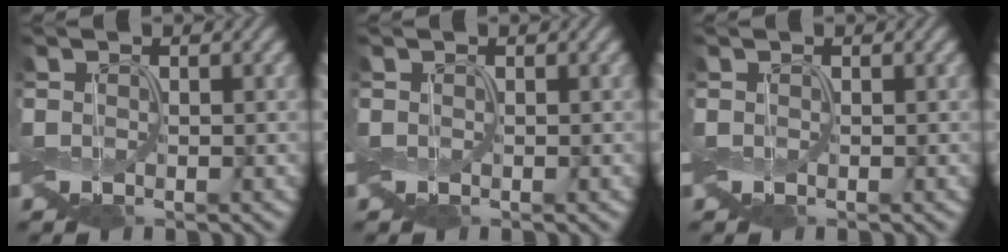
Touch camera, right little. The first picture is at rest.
{"total": 0.0}
{"total": 0.0}